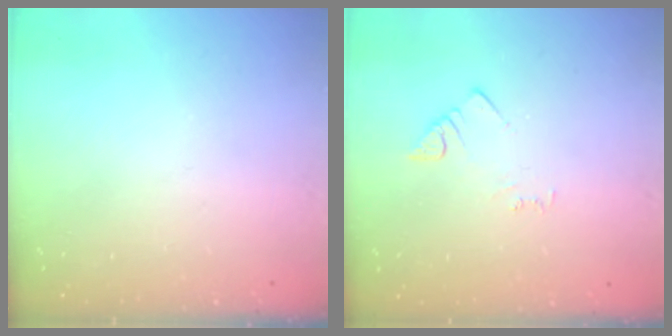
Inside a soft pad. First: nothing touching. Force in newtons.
{"total": 2.5, "press": 2.5, "slide": 0.4}